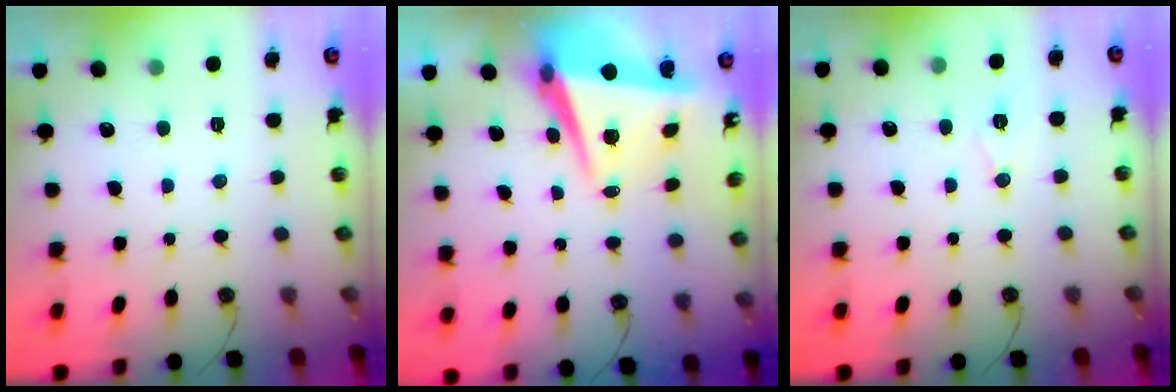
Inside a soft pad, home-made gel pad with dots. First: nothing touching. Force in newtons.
{"total": 7.2, "press": 7.0, "slide": 1.7}
{"total": 6.7, "press": 4.9, "slide": 4.6}